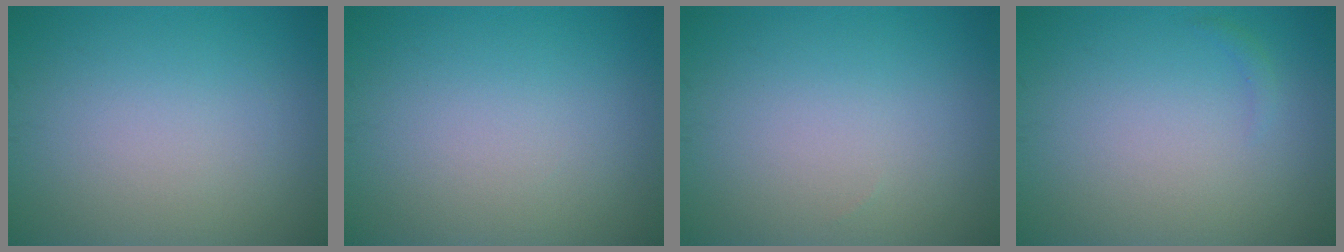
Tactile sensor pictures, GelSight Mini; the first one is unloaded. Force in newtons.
{"total": 0.0}
{"total": 0.0}
{"total": 0.6, "press": 0.5, "slide": 0.1}